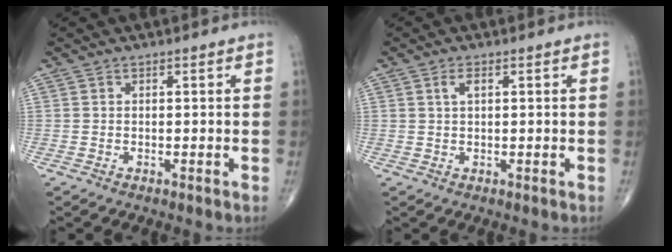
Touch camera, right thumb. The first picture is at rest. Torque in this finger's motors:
{"motor_torque": [0.03, 0.80, 0.28, -0.04, 0.05]}